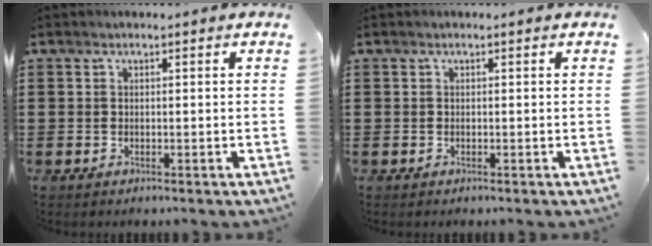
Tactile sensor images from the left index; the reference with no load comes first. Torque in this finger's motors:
{"motor_torque": [-0.03, 0.18, 0.03, 0.00]}